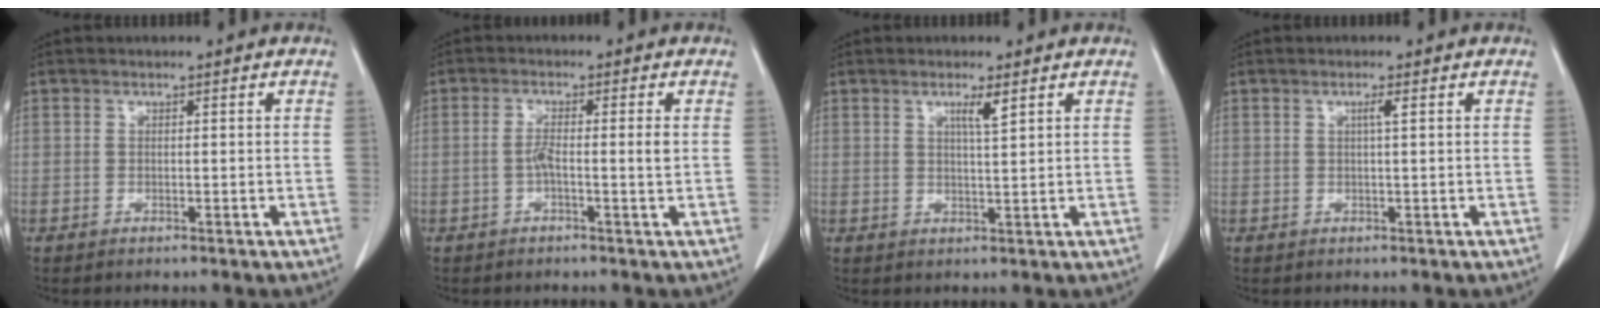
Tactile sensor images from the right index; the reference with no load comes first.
{"total": 3.4, "force": [-0.4, 0.0, 3.4], "torque": [-0.063, 0.002, -0.007]}
{"total": 2.6, "force": [1.4, -0.2, 2.1], "torque": [-0.041, -0.004, 0.024]}
{"total": 1.2, "force": [0.4, -0.2, 1.1], "torque": [-0.021, 0.002, 0.005]}